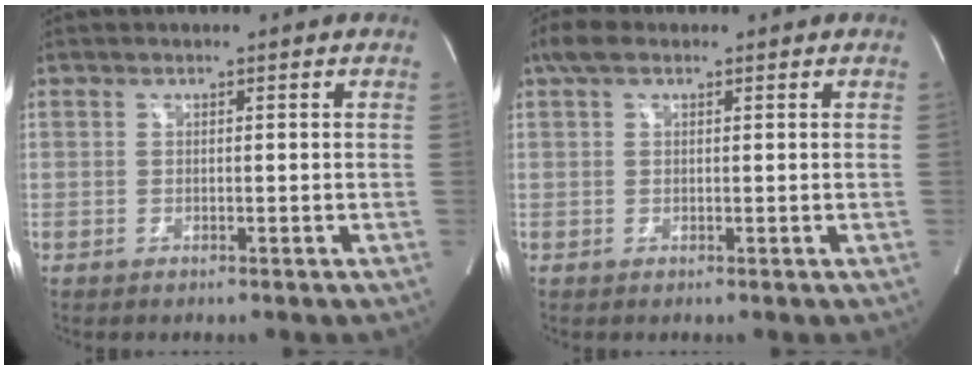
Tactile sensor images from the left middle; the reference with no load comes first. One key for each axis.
{"total": 2.7, "fx": 1.6, "fy": 1.2, "fz": 1.8, "tx": -0.045, "ty": 0.026, "tz": 0.033}